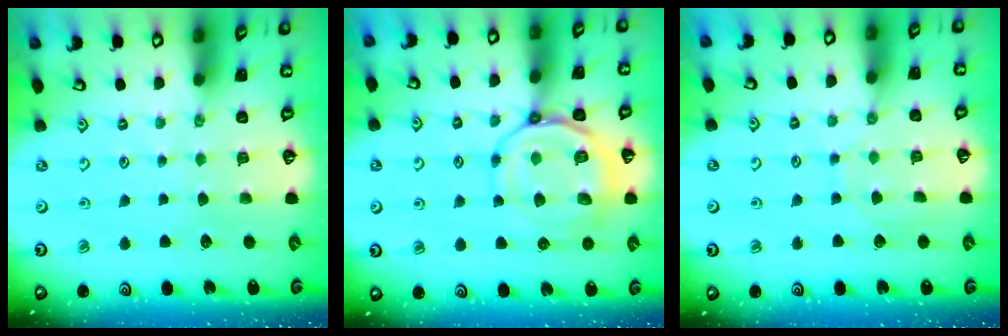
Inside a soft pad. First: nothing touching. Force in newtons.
{"total": 13.0, "press": 12.9, "slide": 1.3}
{"total": 5.8, "press": 5.8, "slide": 0.6}